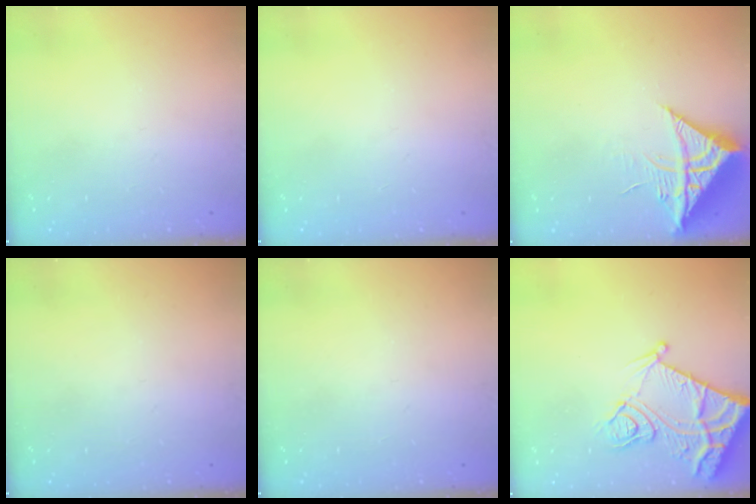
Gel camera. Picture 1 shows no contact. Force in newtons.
{"total": 0.0}
{"total": 10.5, "press": 10.5, "slide": 1.0}
{"total": 0.0}
{"total": 0.0}
{"total": 13.7, "press": 13.7, "slide": 1.4}